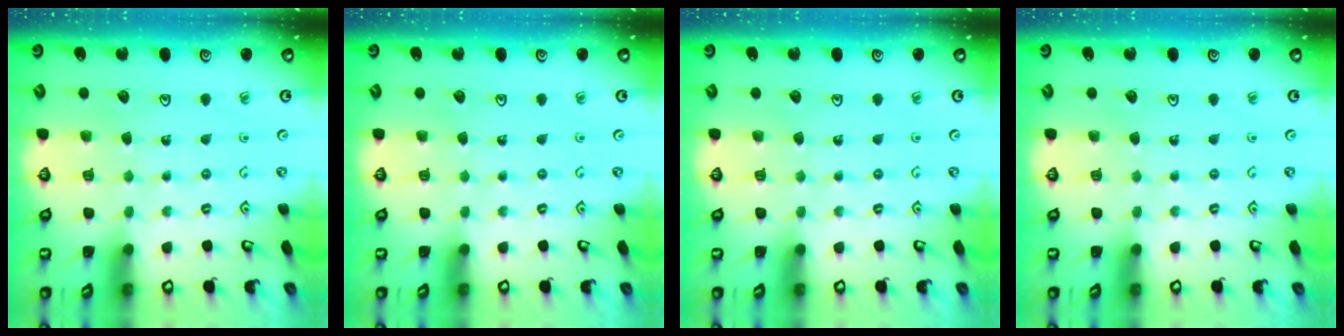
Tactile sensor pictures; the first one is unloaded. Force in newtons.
{"total": 0.0}
{"total": 0.0}
{"total": 0.0}